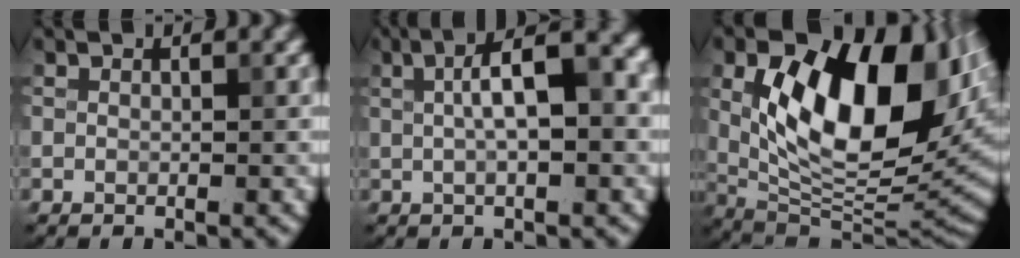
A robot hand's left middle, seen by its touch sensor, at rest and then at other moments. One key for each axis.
{"total": 8.0, "fx": 1.1, "fy": 2.8, "fz": 7.4, "tx": -0.112, "ty": 0.023, "tz": 0.018}
{"total": 14.7, "fx": 2.8, "fy": 7.9, "fz": 12.1, "tx": -0.178, "ty": -0.006, "tz": 0.053}